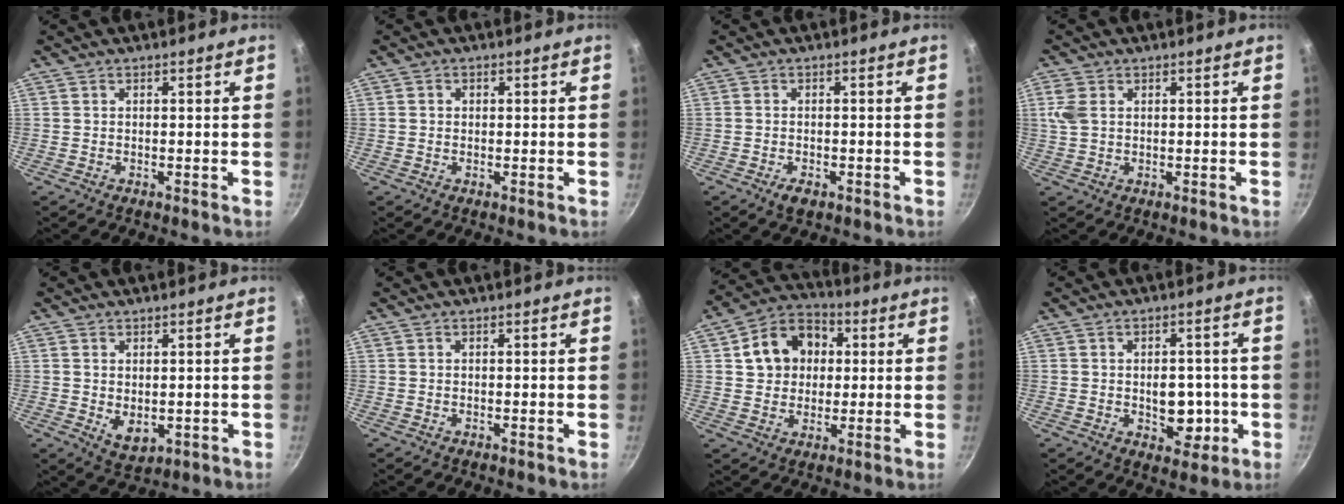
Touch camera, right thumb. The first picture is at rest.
{"total": 1.1, "force": [0.1, 1.0, 0.4], "torque": [-0.004, 0.004, 0.001]}
{"total": 2.7, "force": [-1.4, 1.4, 1.8], "torque": [-0.033, 0.007, -0.024]}
{"total": 4.3, "force": [1.1, 3.0, 2.8], "torque": [-0.059, 0.004, 0.024]}
{"total": 4.8, "force": [0.1, 3.2, 3.6], "torque": [-0.054, -0.016, 0.011]}
{"total": 0.0}
{"total": 12.4, "force": [2.5, 10.2, 6.6], "torque": [-0.083, 0.022, 0.031]}
{"total": 8.0, "force": [-1.1, 5.5, 5.7], "torque": [-0.038, 0.002, -0.008]}